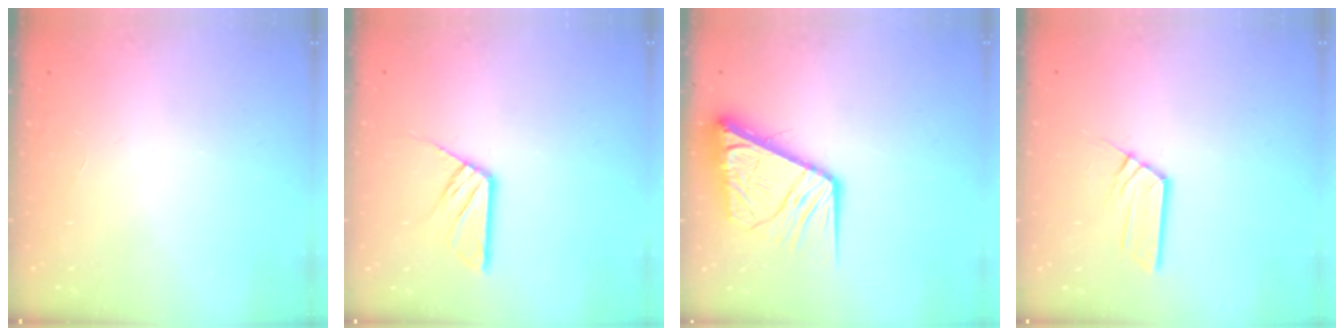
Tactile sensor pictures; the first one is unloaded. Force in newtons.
{"total": 8.4, "press": 8.3, "slide": 0.5}
{"total": 15.4, "press": 15.3, "slide": 1.8}
{"total": 5.6, "press": 5.6, "slide": 0.4}